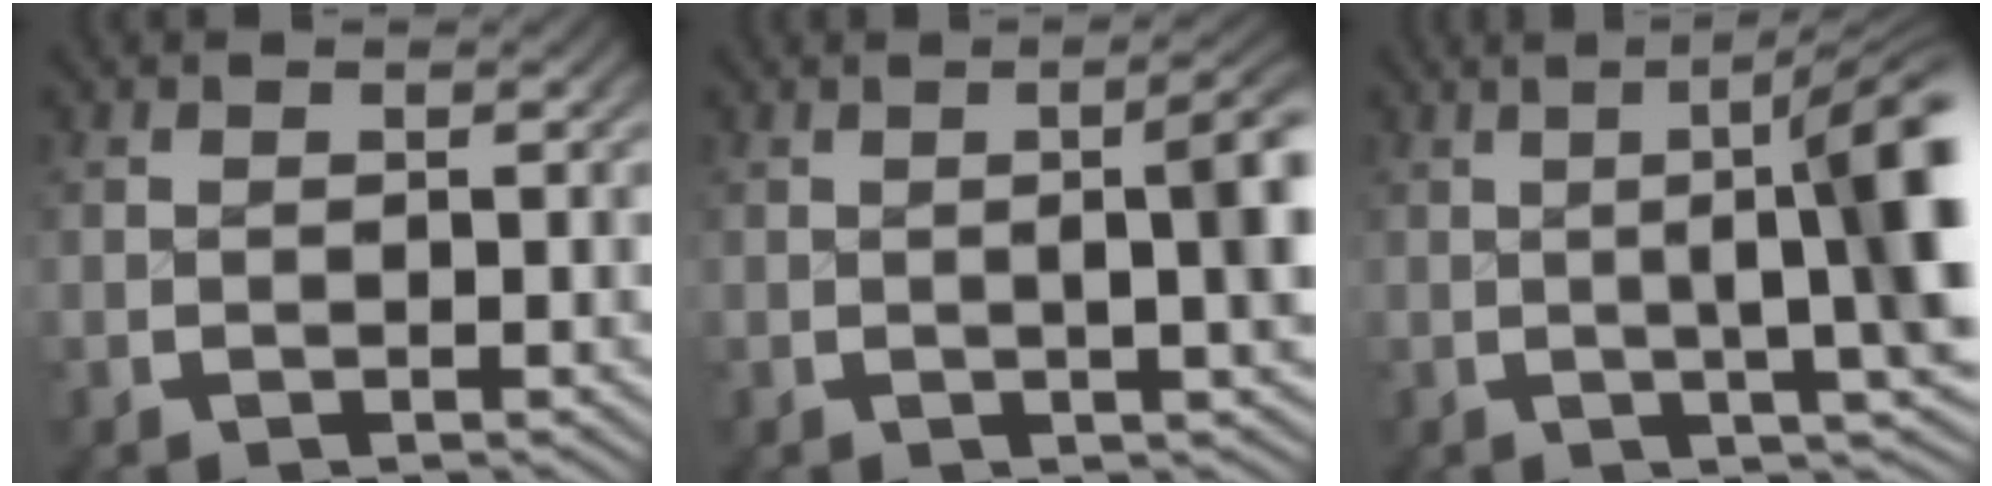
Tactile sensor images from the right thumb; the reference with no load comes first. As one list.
[{"total": 6.8, "force": [0.8, 2.4, 6.3], "torque": [-0.067, 0.013, 0.005]}, {"total": 12.6, "force": [2.1, 4.6, 11.5], "torque": [-0.128, 0.021, 0.015]}]